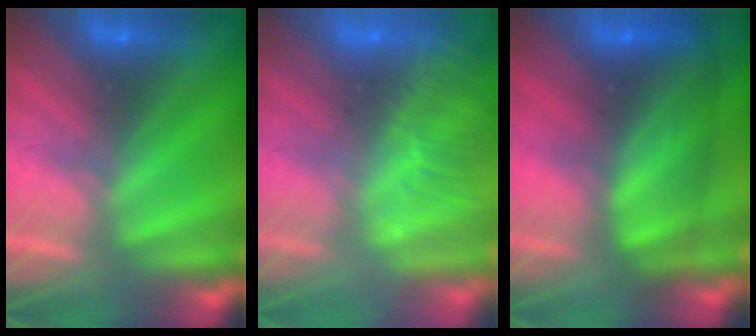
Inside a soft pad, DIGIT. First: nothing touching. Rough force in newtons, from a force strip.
{"total": 3.3}
{"total": 7.3}